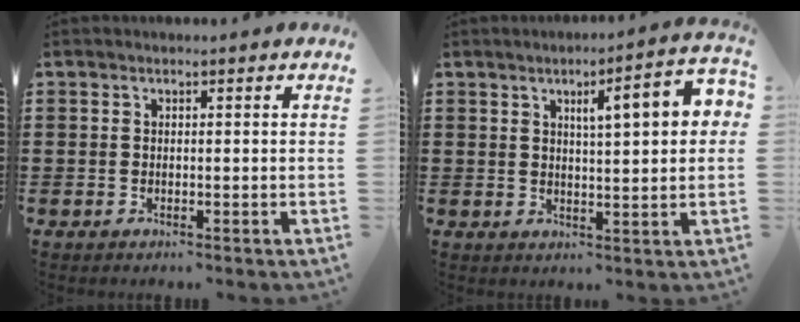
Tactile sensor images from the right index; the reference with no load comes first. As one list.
[{"total": 7.0, "force": [2.3, 1.4, 6.5], "torque": [-0.103, -0.004, 0.030]}]